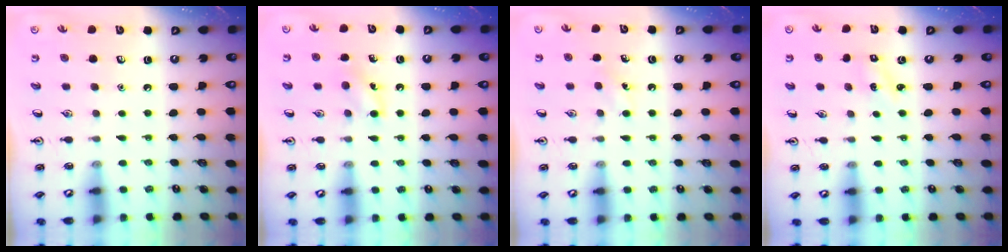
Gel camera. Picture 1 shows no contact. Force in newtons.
{"total": 6.3, "press": 6.0, "slide": 1.8}
{"total": 3.2, "press": 2.9, "slide": 1.1}
{"total": 1.2, "press": 1.1, "slide": 0.4}